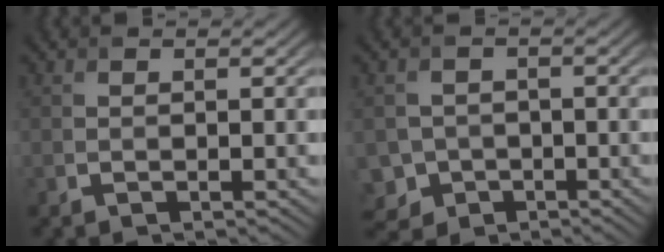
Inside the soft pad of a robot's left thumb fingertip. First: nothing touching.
{"total": 5.1, "force": [-2.3, 4.3, 1.4], "torque": [-0.033, -0.004, -0.055]}